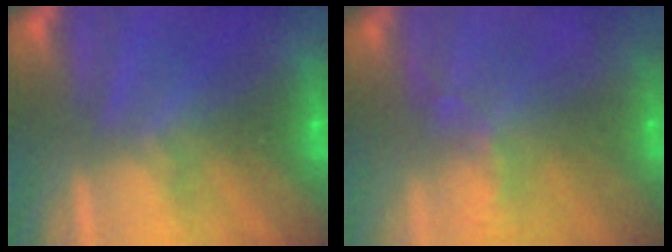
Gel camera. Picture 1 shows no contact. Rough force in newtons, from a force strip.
{"total": 11.4}